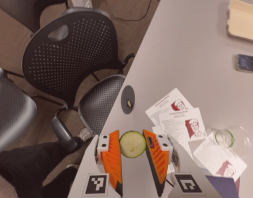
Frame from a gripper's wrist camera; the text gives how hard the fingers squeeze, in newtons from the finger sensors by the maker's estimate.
{"total": 9.8, "left": 10.0, "right": 9.5}